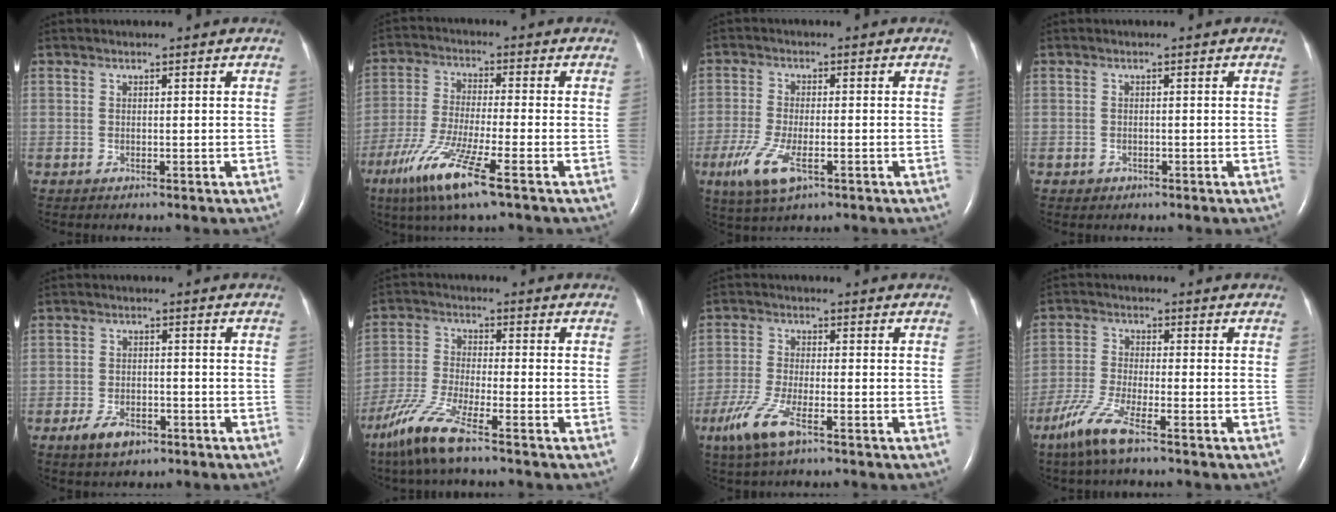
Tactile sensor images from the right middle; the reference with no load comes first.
{"total": 11.1, "force": [-6.1, 0.5, 9.3], "torque": [-0.193, -0.032, -0.118]}
{"total": 7.3, "force": [-3.3, 2.4, 6.1], "torque": [-0.132, -0.018, -0.056]}
{"total": 0.9, "force": [-0.5, 0.7, 0.1], "torque": [-0.005, 0.002, -0.007]}
{"total": 4.8, "force": [-2.9, 2.4, 3.0], "torque": [-0.060, -0.001, -0.045]}
{"total": 8.6, "force": [-6.1, 0.5, 6.1], "torque": [-0.139, -0.025, -0.128]}
{"total": 7.1, "force": [-4.0, 1.5, 5.6], "torque": [-0.131, -0.016, -0.076]}
{"total": 7.0, "force": [-4.7, 0.6, 5.1], "torque": [-0.120, -0.017, -0.098]}